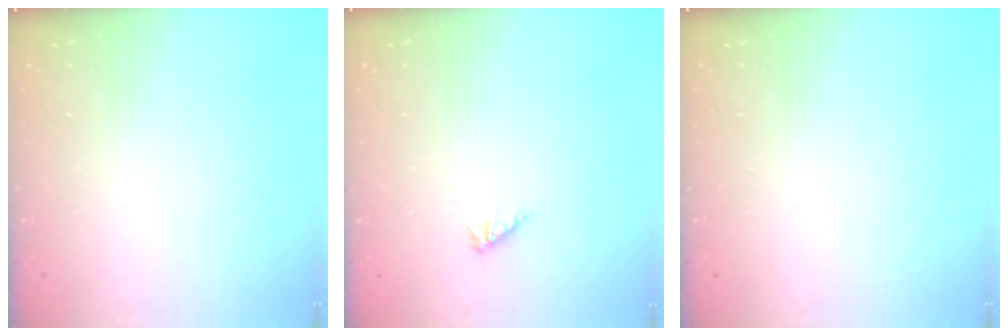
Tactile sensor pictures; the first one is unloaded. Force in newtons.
{"total": 1.7, "press": 1.6, "slide": 0.4}
{"total": 0.0}